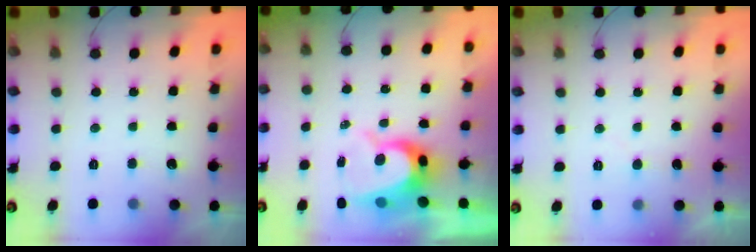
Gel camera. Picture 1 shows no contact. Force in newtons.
{"total": 8.5, "press": 8.5, "slide": 0.7}
{"total": 3.9, "press": 3.9, "slide": 0.4}